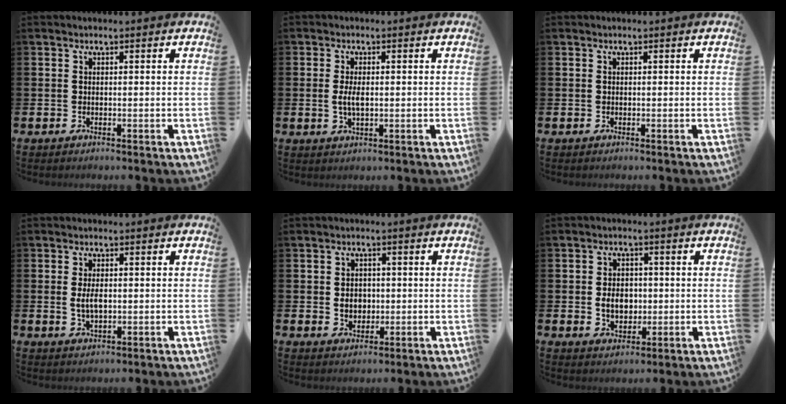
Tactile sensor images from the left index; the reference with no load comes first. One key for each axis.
{"total": 2.8, "fx": 0.1, "fy": 1.2, "fz": 2.5, "tx": -0.044, "ty": 0.002, "tz": -0.001}
{"total": 0.0}
{"total": 3.0, "fx": 0.1, "fy": 1.6, "fz": 2.5, "tx": -0.037, "ty": 0.001, "tz": -0.002}
{"total": 3.0, "fx": 0.1, "fy": 2.6, "fz": 1.5, "tx": -0.014, "ty": 0.003, "tz": -0.008}
{"total": 4.1, "fx": -0.1, "fy": 3.3, "fz": 2.5, "tx": -0.028, "ty": 0.000, "tz": -0.013}